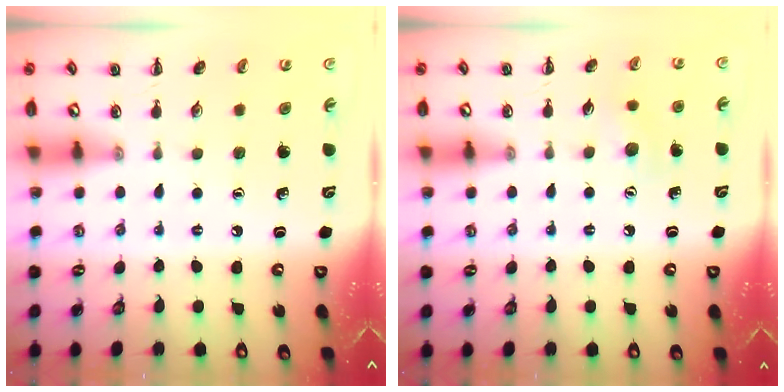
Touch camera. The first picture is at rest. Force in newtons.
{"total": 7.0, "press": 6.7, "slide": 1.8}